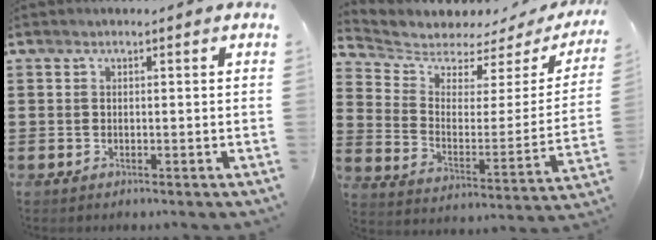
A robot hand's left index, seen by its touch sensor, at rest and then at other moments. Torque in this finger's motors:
{"motor_torque": [0.87, -1.26, 0.06, -0.02]}